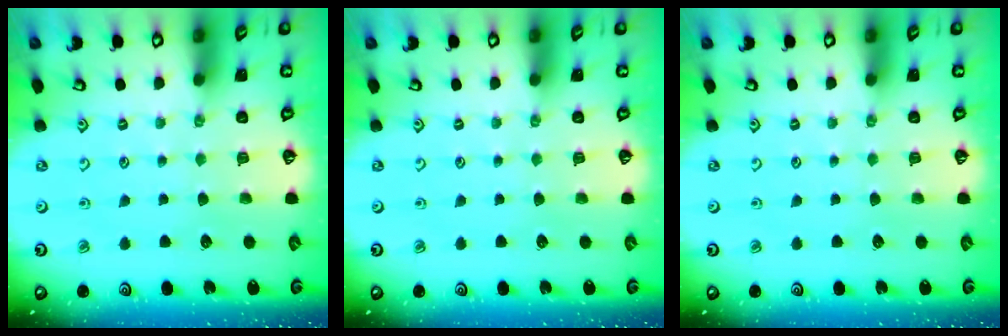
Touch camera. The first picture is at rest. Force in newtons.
{"total": 0.0}
{"total": 0.0}